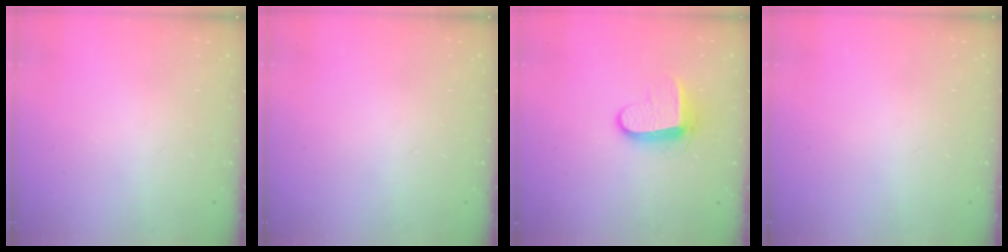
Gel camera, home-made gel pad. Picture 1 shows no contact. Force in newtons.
{"total": 0.0}
{"total": 9.8, "press": 9.7, "slide": 1.1}
{"total": 0.0}